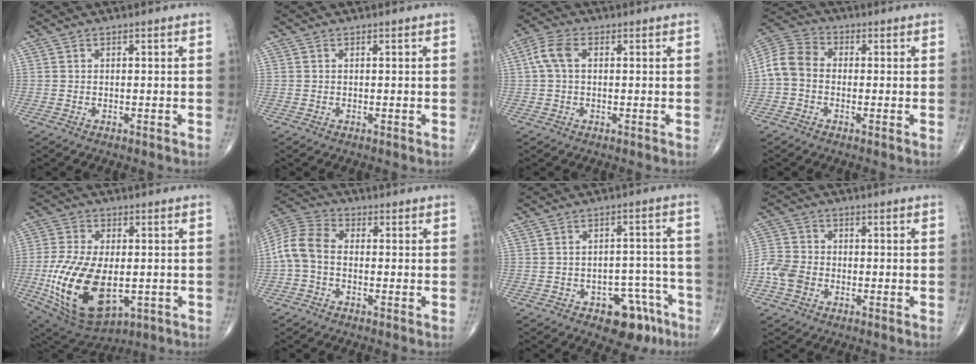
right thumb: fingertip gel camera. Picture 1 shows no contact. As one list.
[{"total": 0.0}, {"total": 5.2, "force": [0.8, 3.1, 4.1], "torque": [-0.098, 0.017, 0.013]}, {"total": 7.8, "force": [-0.8, 6.1, 4.8], "torque": [-0.086, 0.024, -0.032]}, {"total": 20.1, "force": [-3.7, 10.9, 16.5], "torque": [-0.325, -0.011, -0.042]}, {"total": 7.9, "force": [-1.2, 5.2, 5.8], "torque": [-0.118, 0.024, -0.039]}, {"total": 9.9, "force": [-5.8, 5.5, 5.8], "torque": [-0.039, 0.049, -0.071]}, {"total": 6.3, "force": [-2.2, 5.0, 3.1], "torque": [-0.056, 0.017, -0.048]}]